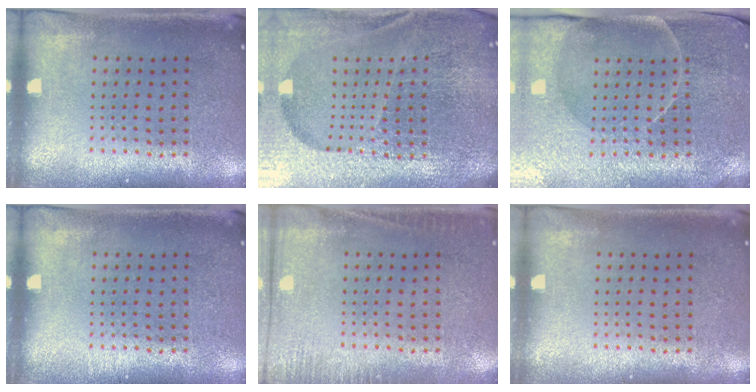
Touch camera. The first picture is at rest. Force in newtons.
{"total": 6.8, "press": 5.8, "slide": 3.4}
{"total": 3.8, "press": 3.7, "slide": 0.7}
{"total": 0.0}
{"total": 2.0, "press": 2.0, "slide": 0.3}
{"total": 0.0}